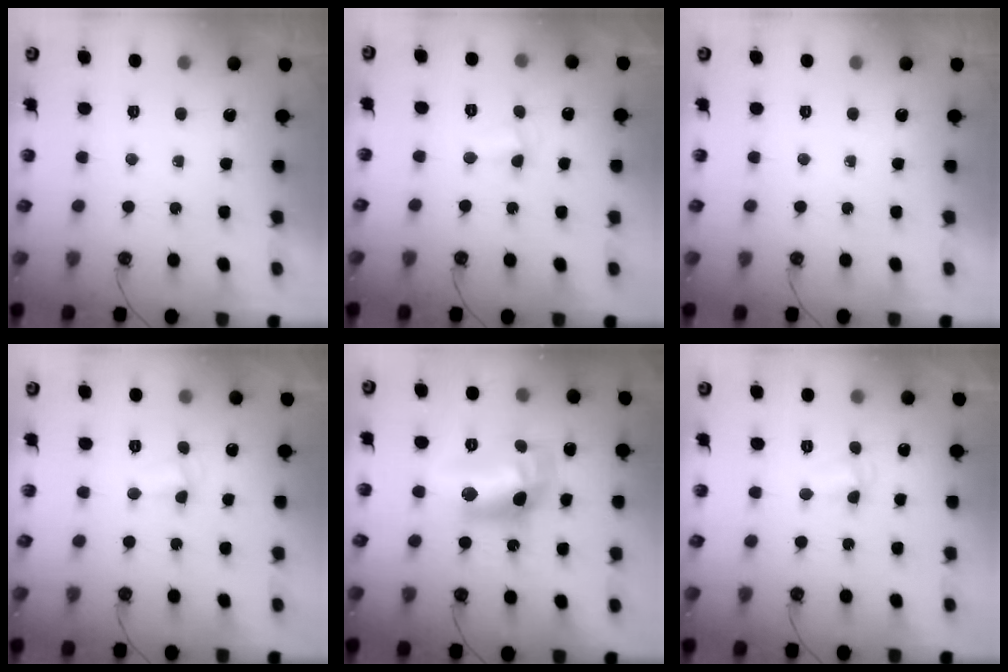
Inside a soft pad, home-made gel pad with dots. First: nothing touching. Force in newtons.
{"total": 2.5, "press": 2.4, "slide": 0.5}
{"total": 0.0}
{"total": 3.4, "press": 3.3, "slide": 0.8}
{"total": 15.1, "press": 15.0, "slide": 1.1}
{"total": 2.2, "press": 2.2, "slide": 0.5}